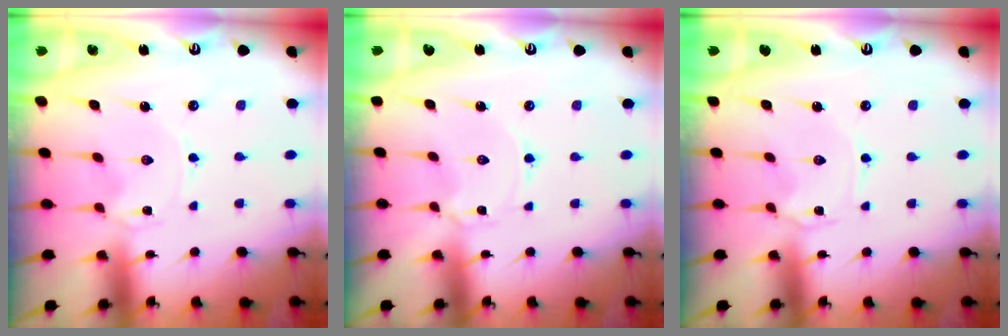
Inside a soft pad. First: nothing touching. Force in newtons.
{"total": 0.7, "press": 0.7, "slide": 0.1}
{"total": 1.5, "press": 1.5, "slide": 0.2}